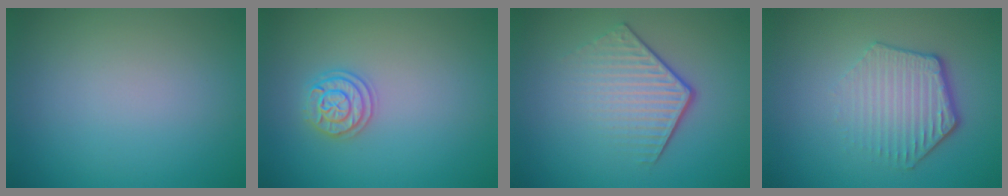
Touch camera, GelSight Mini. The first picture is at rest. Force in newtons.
{"total": 2.1, "press": 2.1, "slide": 0.3}
{"total": 4.3, "press": 2.8, "slide": 3.3}
{"total": 4.2, "press": 3.2, "slide": 2.7}